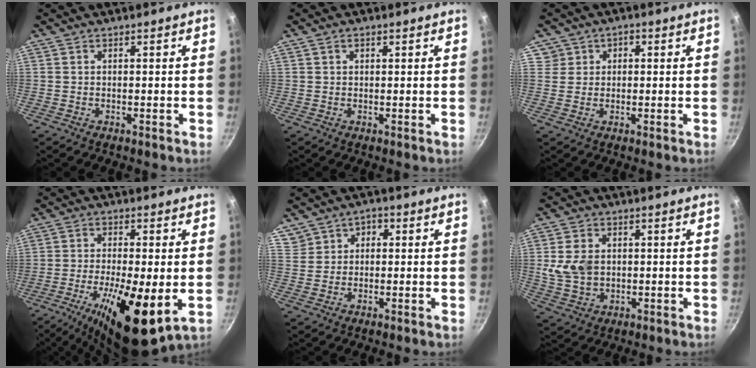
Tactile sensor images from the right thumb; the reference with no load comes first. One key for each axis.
{"total": 1.2, "fx": 0.6, "fy": 0.7, "fz": 0.7, "tx": -0.008, "ty": 0.000, "tz": 0.011}
{"total": 3.7, "fx": 1.0, "fy": 3.5, "fz": 0.6, "tx": 0.022, "ty": 0.016, "tz": 0.018}
{"total": 15.2, "fx": -4.2, "fy": 4.6, "fz": 13.8, "tx": -0.244, "ty": -0.003, "tz": -0.068}
{"total": 4.8, "fx": 1.8, "fy": 4.1, "fz": 1.6, "tx": 0.001, "ty": 0.010, "tz": 0.034}
{"total": 7.9, "fx": 0.8, "fy": 6.1, "fz": 5.0, "tx": -0.082, "ty": -0.005, "tz": 0.018}